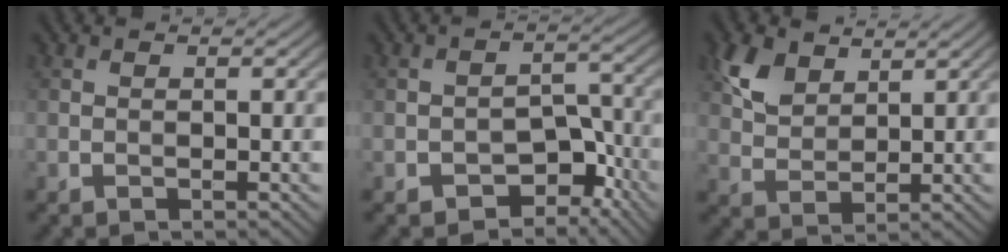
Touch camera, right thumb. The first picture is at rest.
{"total": 6.8, "force": [-4.2, 4.0, 3.6], "torque": [-0.040, -0.001, -0.064]}
{"total": 5.5, "force": [3.5, 3.1, 3.0], "torque": [-0.078, 0.003, 0.076]}